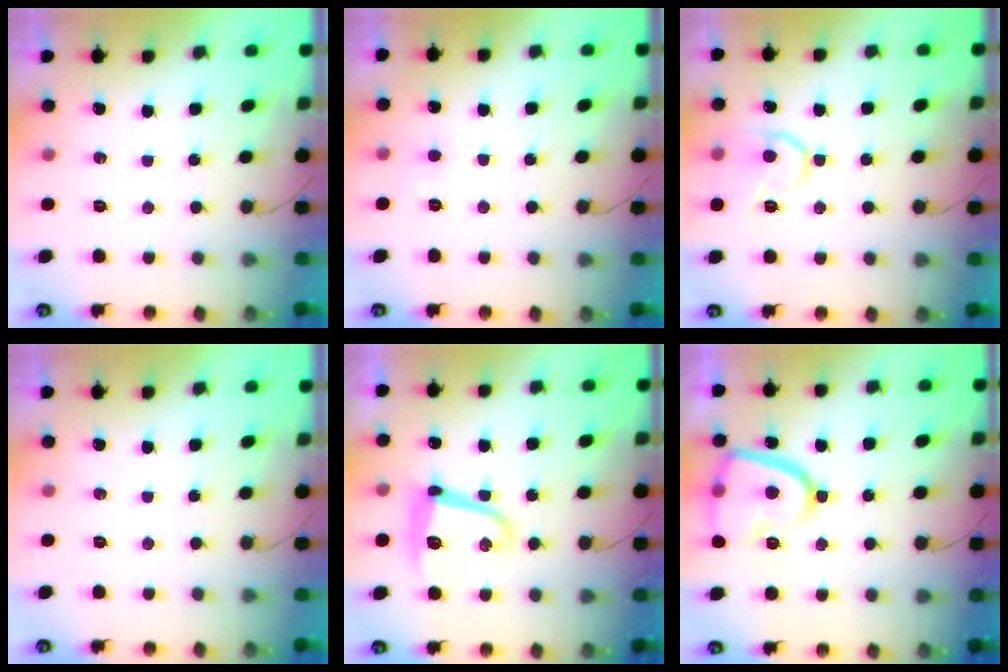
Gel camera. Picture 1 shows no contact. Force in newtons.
{"total": 3.3, "press": 3.3, "slide": 0.3}
{"total": 12.3, "press": 12.3, "slide": 1.0}
{"total": 0.0}
{"total": 10.5, "press": 10.5, "slide": 0.7}
{"total": 14.2, "press": 14.1, "slide": 1.6}